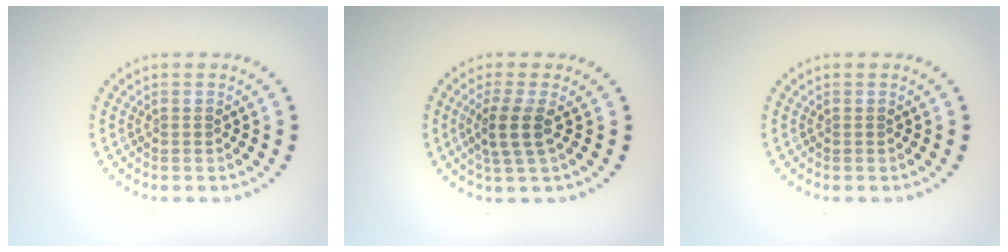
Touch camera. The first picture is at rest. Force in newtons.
{"total": 2.6, "press": 2.1, "slide": 1.6}
{"total": 0.0}